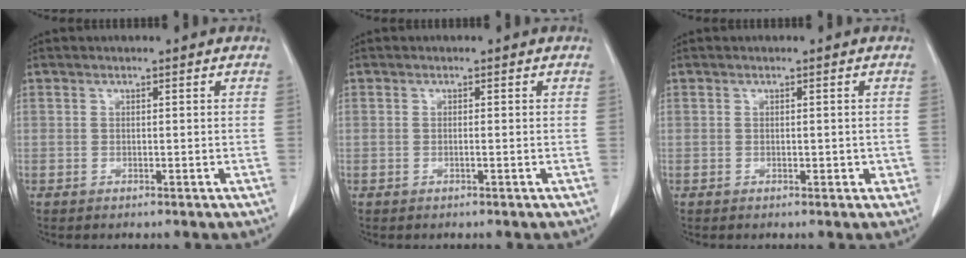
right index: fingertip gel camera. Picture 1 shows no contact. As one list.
[{"total": 0.0}, {"total": 1.3, "force": [0.0, 0.9, 0.9], "torque": [-0.004, 0.002, 0.003]}]